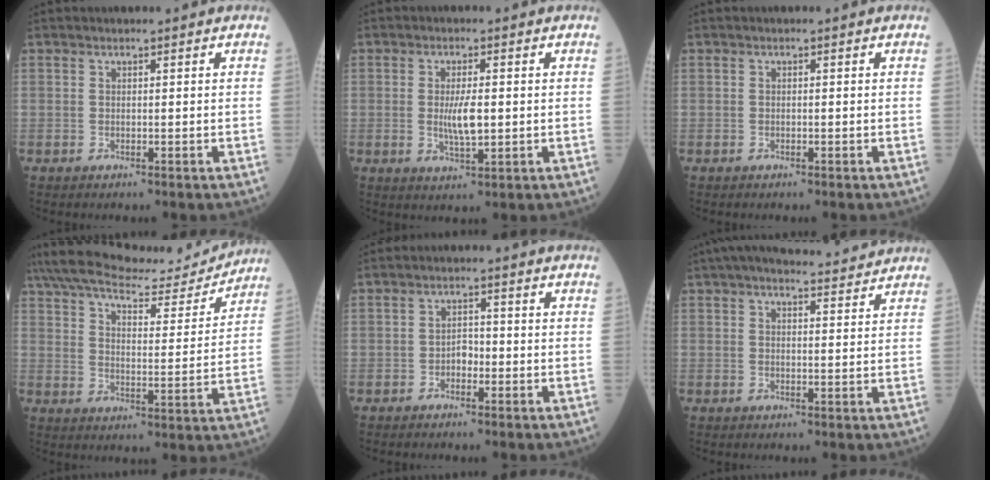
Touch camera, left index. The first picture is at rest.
{"total": 4.3, "force": [-0.2, 1.0, 4.1], "torque": [-0.081, -0.009, -0.004]}
{"total": 0.0}
{"total": 19.5, "force": [17.6, 3.9, 7.6], "torque": [-0.136, 0.005, 0.254]}
{"total": 1.9, "force": [-1.0, 1.1, 1.2], "torque": [-0.012, 0.003, -0.021]}
{"total": 11.1, "force": [10.1, 1.6, 4.3], "torque": [-0.059, 0.016, 0.131]}